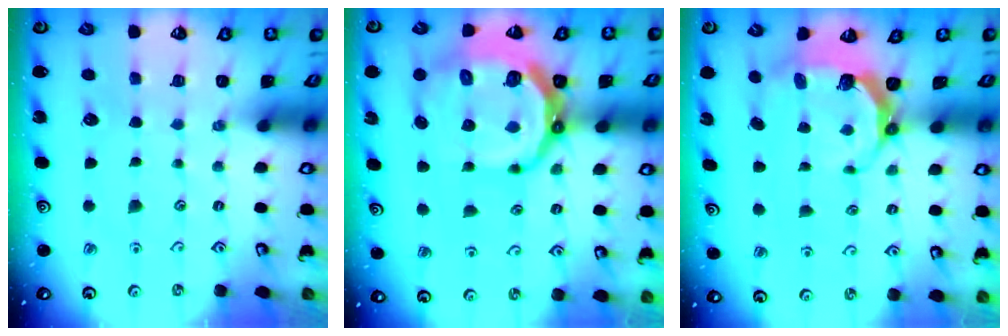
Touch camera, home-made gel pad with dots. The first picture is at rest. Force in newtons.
{"total": 18.2, "press": 17.8, "slide": 3.8}
{"total": 7.0, "press": 5.9, "slide": 3.8}